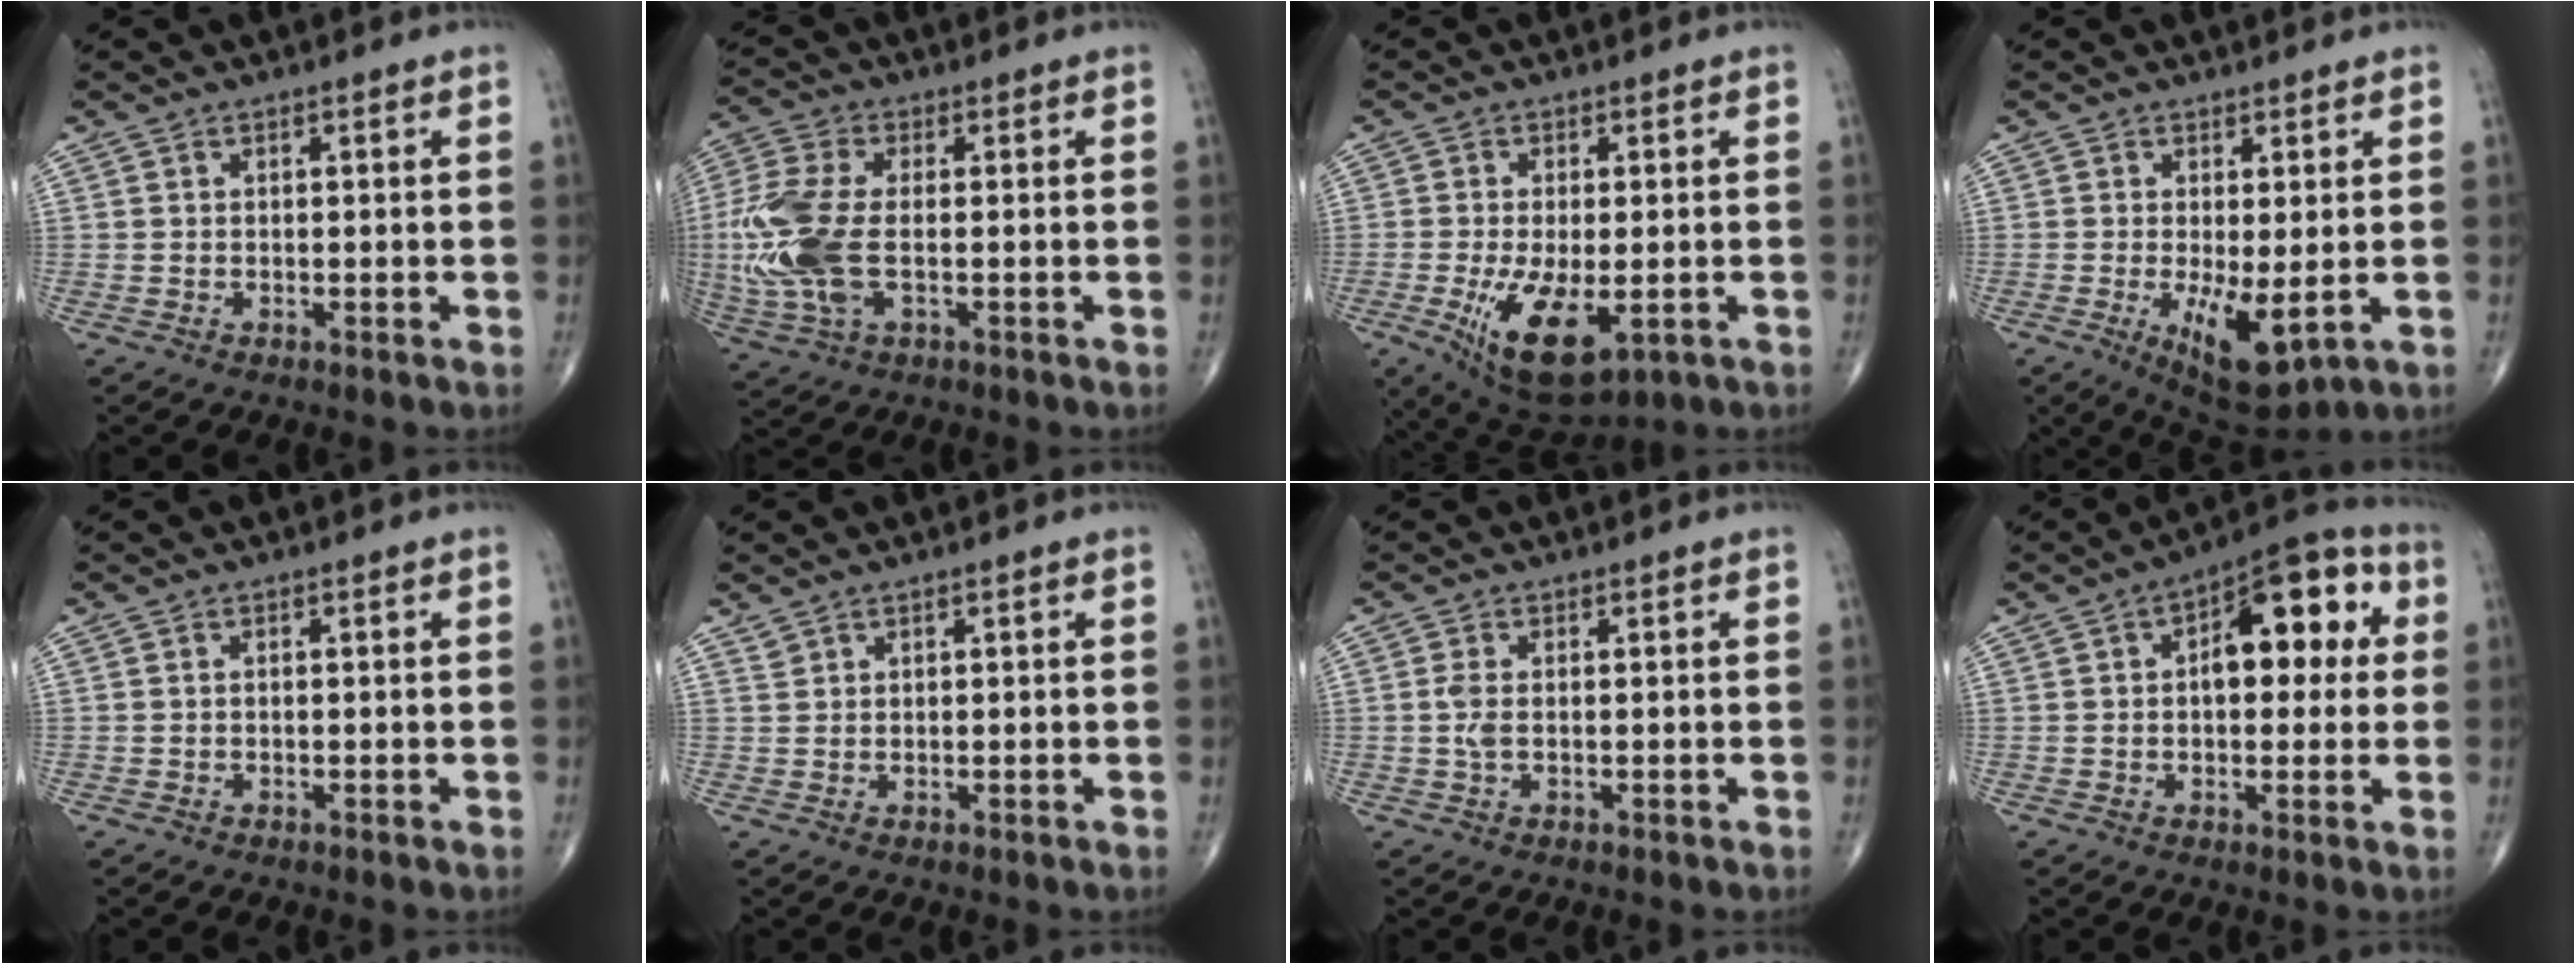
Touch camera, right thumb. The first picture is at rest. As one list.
[{"total": 14.2, "force": [-1.4, 7.2, 12.1], "torque": [-0.308, -0.001, -0.023]}, {"total": 12.0, "force": [-3.6, 5.3, 10.2], "torque": [-0.176, -0.019, -0.044]}, {"total": 8.7, "force": [-1.7, 3.2, 7.9], "torque": [-0.125, -0.024, -0.014]}, {"total": 0.0}, {"total": 0.9, "force": [0.8, 0.4, 0.1], "torque": [0.005, -0.002, 0.016]}, {"total": 2.1, "force": [0.0, 0.9, 1.8], "torque": [-0.050, -0.002, -0.002]}, {"total": 14.6, "force": [2.8, 7.3, 12.3], "torque": [-0.135, 0.028, 0.033]}]